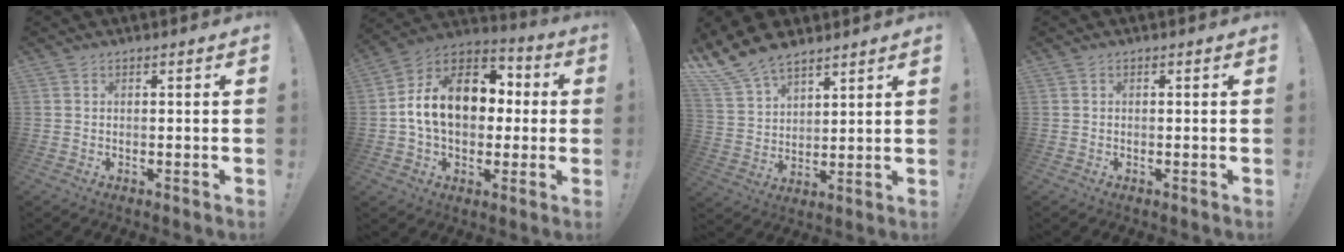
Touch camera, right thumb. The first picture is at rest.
{"total": 18.6, "force": [2.3, 13.2, 12.9], "torque": [-0.205, 0.014, 0.052]}
{"total": 12.8, "force": [10.1, 6.3, 4.7], "torque": [-0.107, -0.061, 0.195]}
{"total": 0.0}